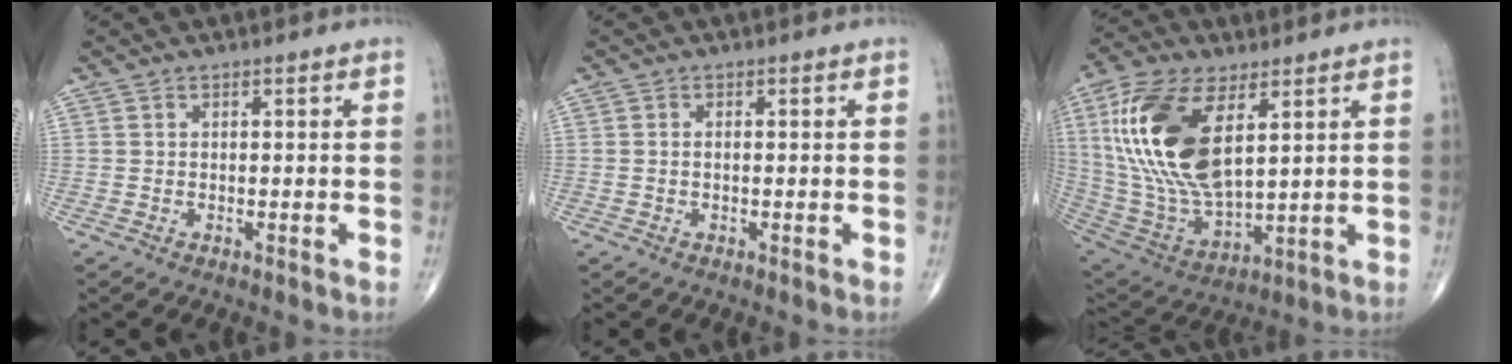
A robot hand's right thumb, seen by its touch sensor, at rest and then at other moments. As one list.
[{"total": 0.6, "force": [-0.1, 0.2, 0.5], "torque": [-0.011, 0.000, -0.003]}, {"total": 22.1, "force": [6.6, 10.5, 18.2], "torque": [-0.375, -0.028, 0.130]}]